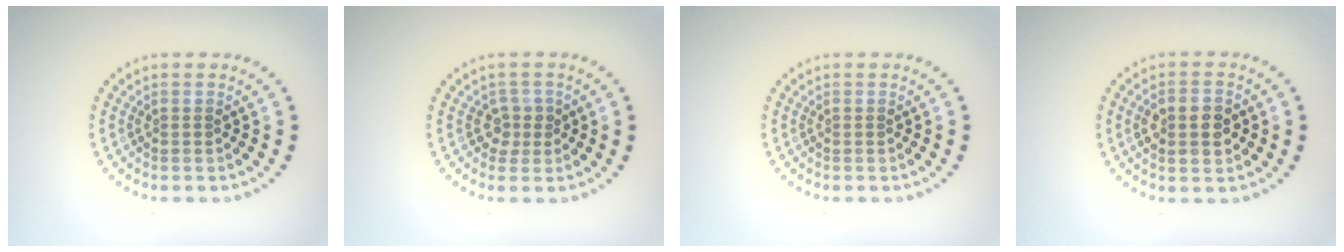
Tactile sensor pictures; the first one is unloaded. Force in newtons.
{"total": 1.3, "press": 1.2, "slide": 0.6}
{"total": 0.0}
{"total": 3.6, "press": 3.6, "slide": 0.2}